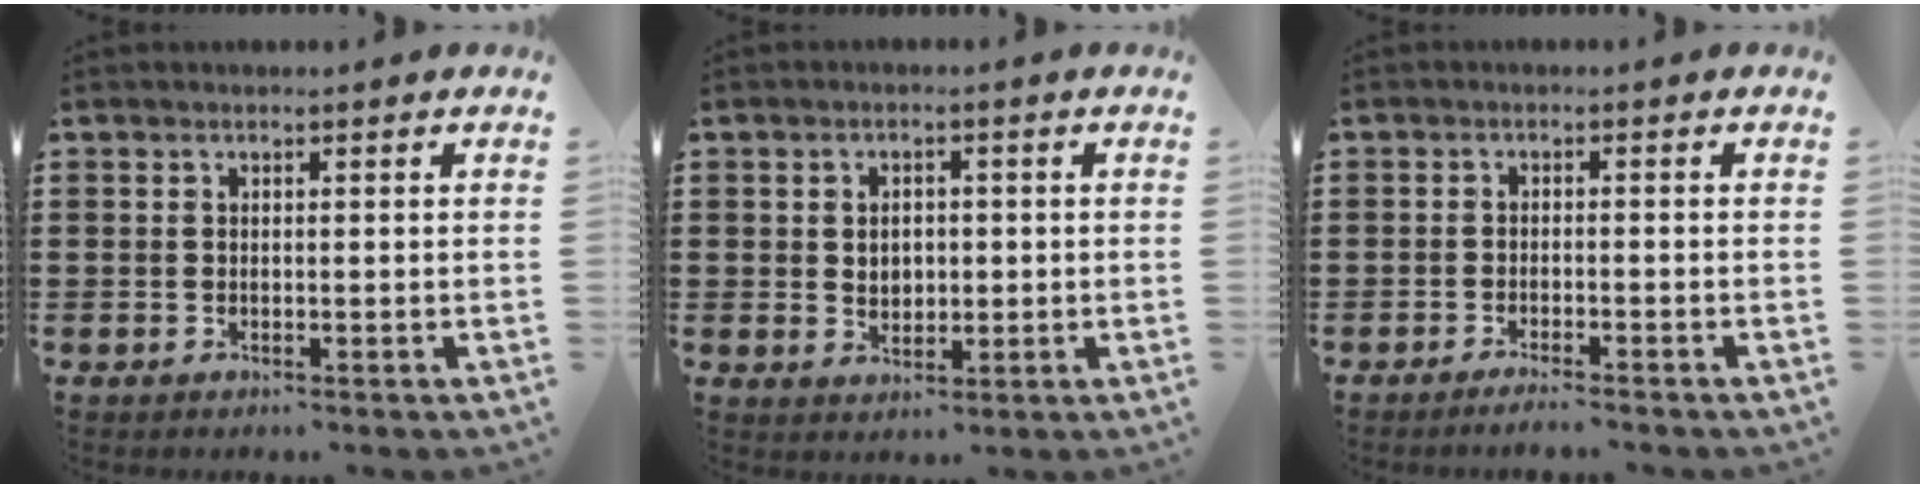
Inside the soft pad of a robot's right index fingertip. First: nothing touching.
{"total": 2.8, "force": [0.1, 2.2, 1.7], "torque": [-0.039, 0.009, -0.001]}
{"total": 1.7, "force": [-1.5, -0.1, 0.7], "torque": [-0.012, -0.001, -0.028]}